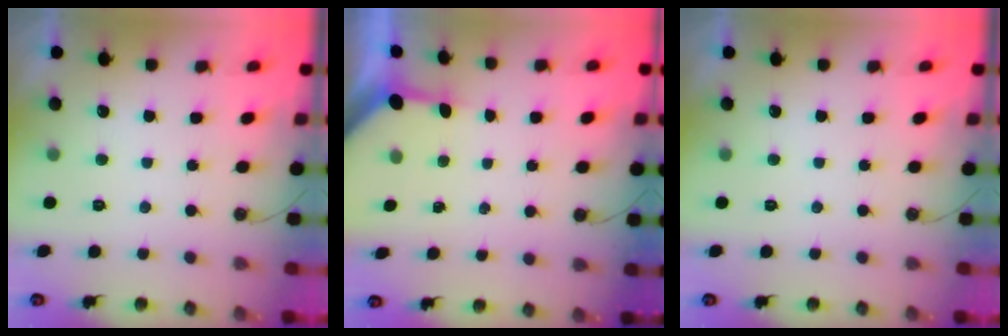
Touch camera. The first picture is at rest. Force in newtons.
{"total": 3.4, "press": 3.4, "slide": 0.4}
{"total": 0.0}